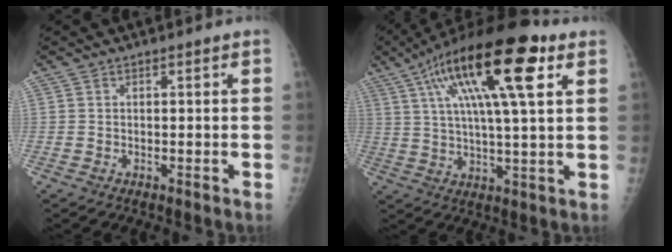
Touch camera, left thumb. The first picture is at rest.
{"total": 21.9, "force": [9.2, 5.6, 19.1], "torque": [-0.325, 0.007, 0.147]}